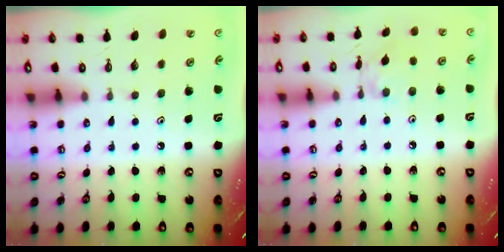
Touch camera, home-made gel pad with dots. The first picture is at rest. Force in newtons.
{"total": 2.2, "press": 2.2, "slide": 0.0}